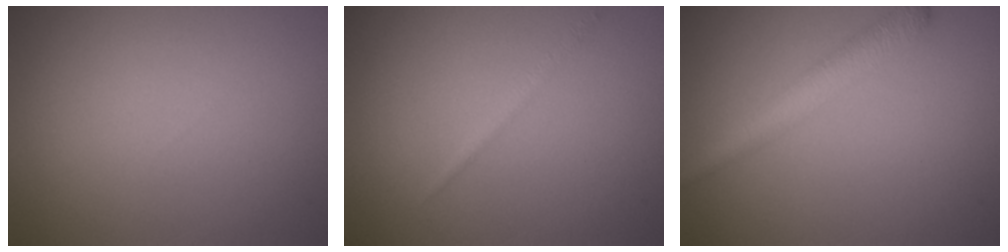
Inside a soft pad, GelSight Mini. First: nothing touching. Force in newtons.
{"total": 0.8, "press": 0.8, "slide": 0.1}
{"total": 3.1, "press": 3.1, "slide": 0.1}